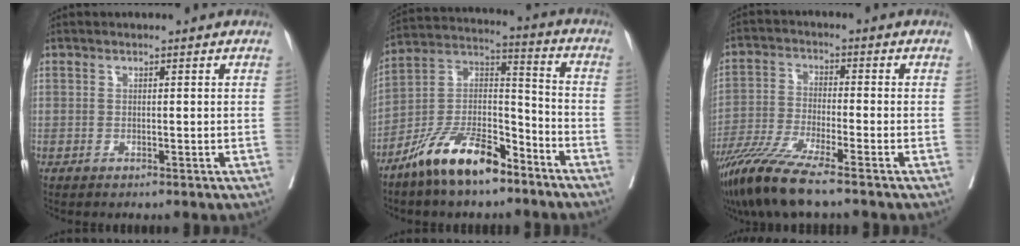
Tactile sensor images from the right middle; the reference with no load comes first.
{"total": 13.7, "force": [-10.0, 4.2, 8.4], "torque": [-0.157, 0.016, -0.187]}
{"total": 9.8, "force": [-7.4, -0.1, 6.3], "torque": [-0.126, -0.034, -0.143]}